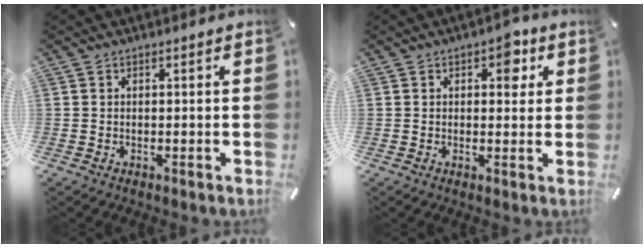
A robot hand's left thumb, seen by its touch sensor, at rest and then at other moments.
{"total": 5.4, "force": [2.3, 3.4, 3.5], "torque": [-0.021, -0.010, 0.027]}